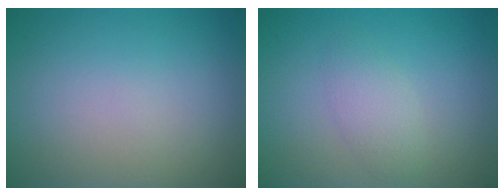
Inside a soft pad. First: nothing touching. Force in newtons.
{"total": 2.0, "press": 2.0, "slide": 0.1}